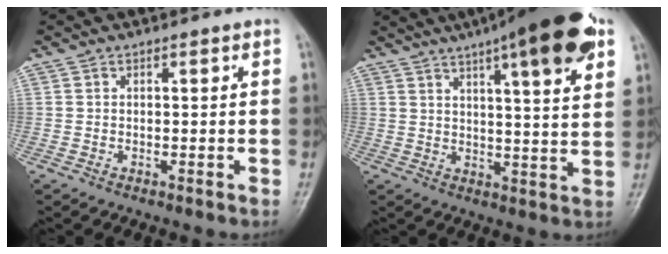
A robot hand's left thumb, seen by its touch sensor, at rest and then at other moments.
{"total": 18.6, "force": [10.5, 4.0, 14.8], "torque": [-0.198, -0.018, 0.146]}